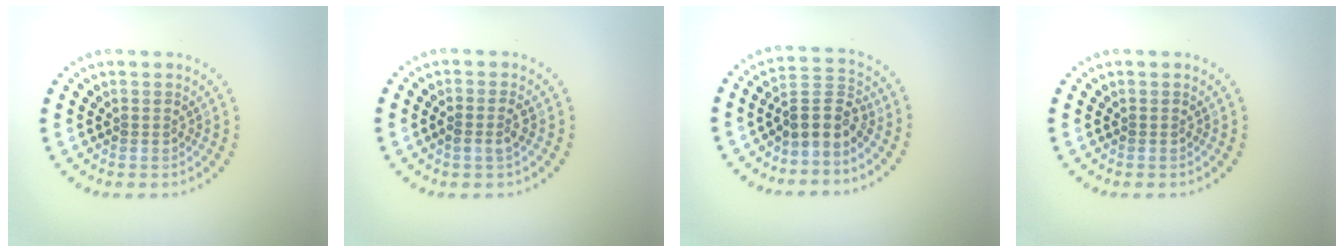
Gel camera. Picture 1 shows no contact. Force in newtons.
{"total": 1.4, "press": 1.3, "slide": 0.4}
{"total": 3.3, "press": 2.8, "slide": 1.8}
{"total": 0.0}